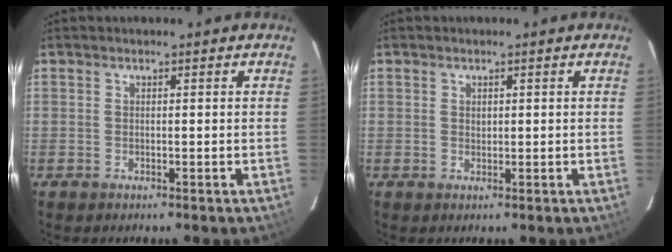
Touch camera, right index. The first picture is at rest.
{"total": 1.0, "force": [0.3, 0.8, 0.5], "torque": [-0.007, 0.003, 0.006]}